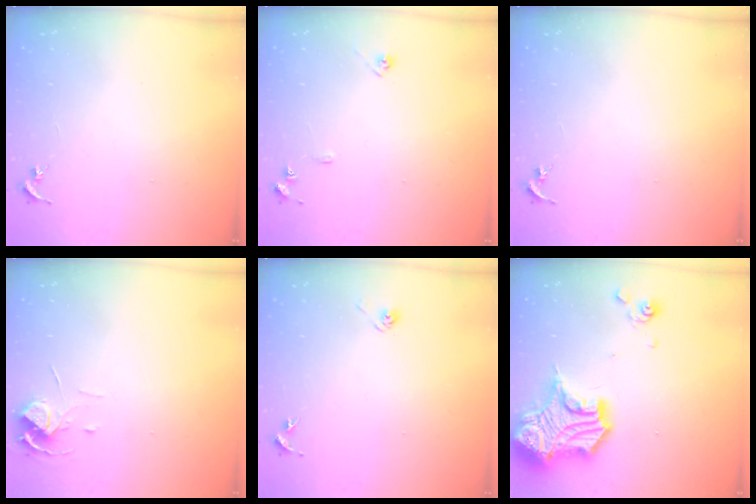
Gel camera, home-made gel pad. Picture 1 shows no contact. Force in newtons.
{"total": 6.9, "press": 6.9, "slide": 0.7}
{"total": 0.0}
{"total": 5.7, "press": 5.7, "slide": 0.4}
{"total": 3.1, "press": 2.7, "slide": 1.4}
{"total": 22.3, "press": 22.2, "slide": 2.3}